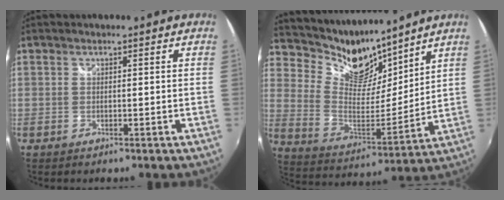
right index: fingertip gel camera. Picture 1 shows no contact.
{"total": 14.5, "force": [12.2, 6.1, 4.8], "torque": [-0.112, -0.014, 0.227]}